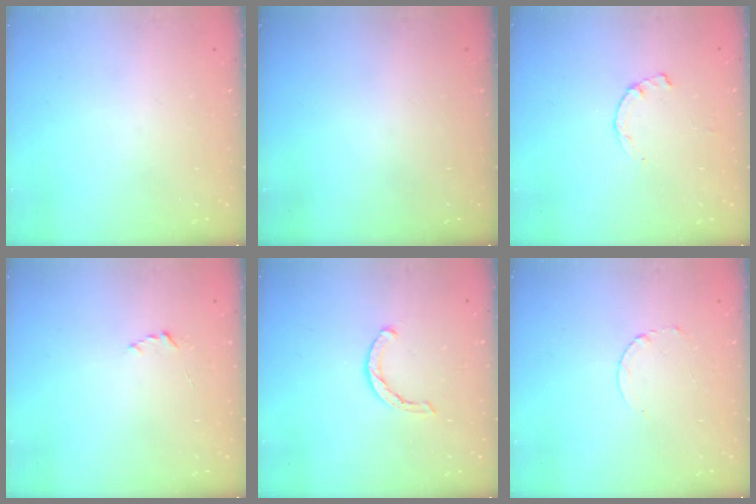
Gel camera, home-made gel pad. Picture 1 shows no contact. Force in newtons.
{"total": 0.0}
{"total": 1.2, "press": 1.1, "slide": 0.3}
{"total": 1.9, "press": 1.9, "slide": 0.2}
{"total": 3.5, "press": 3.5, "slide": 0.3}
{"total": 2.5, "press": 2.5, "slide": 0.3}